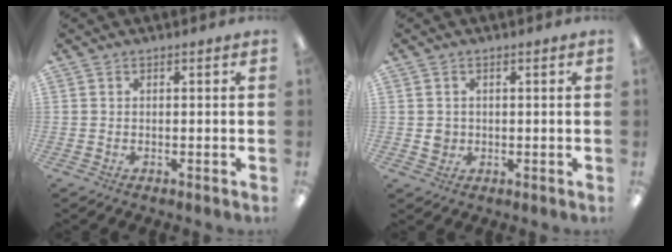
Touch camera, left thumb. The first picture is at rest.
{"total": 2.3, "force": [0.3, 2.2, 0.5], "torque": [-0.004, 0.001, 0.001]}